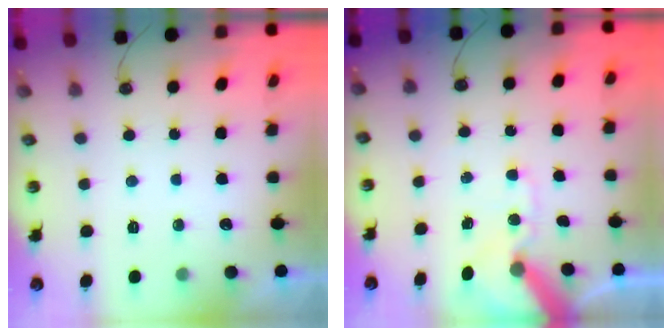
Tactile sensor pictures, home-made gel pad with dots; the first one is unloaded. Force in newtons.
{"total": 11.4, "press": 11.3, "slide": 1.8}